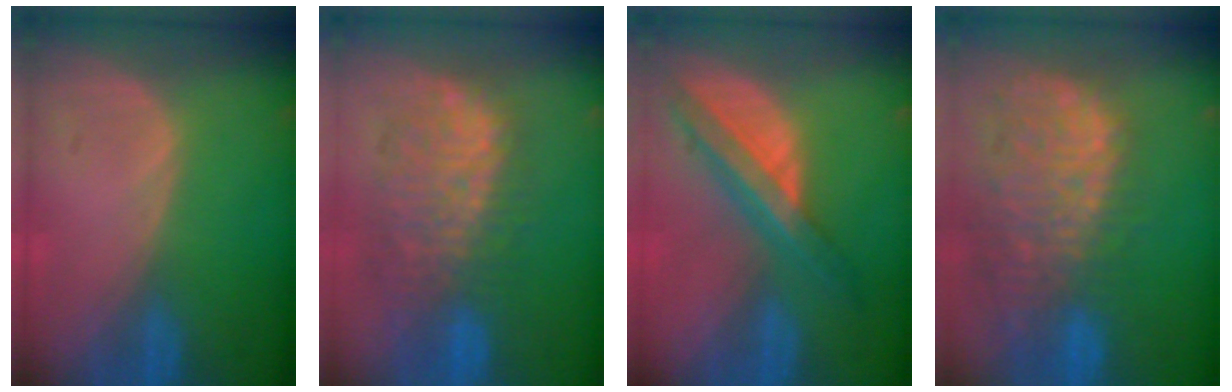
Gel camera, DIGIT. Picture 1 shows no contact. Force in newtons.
{"total": 10.1, "press": 9.6, "slide": 3.1}
{"total": 8.1, "press": 6.8, "slide": 4.3}
{"total": 14.4, "press": 11.8, "slide": 8.3}